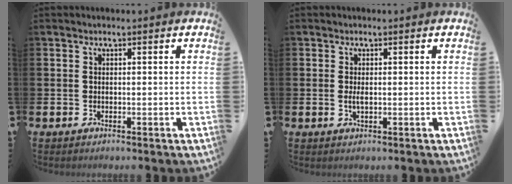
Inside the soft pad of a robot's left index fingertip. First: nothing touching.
{"total": 1.3, "force": [0.1, 0.5, 1.2], "torque": [-0.021, 0.000, -0.001]}